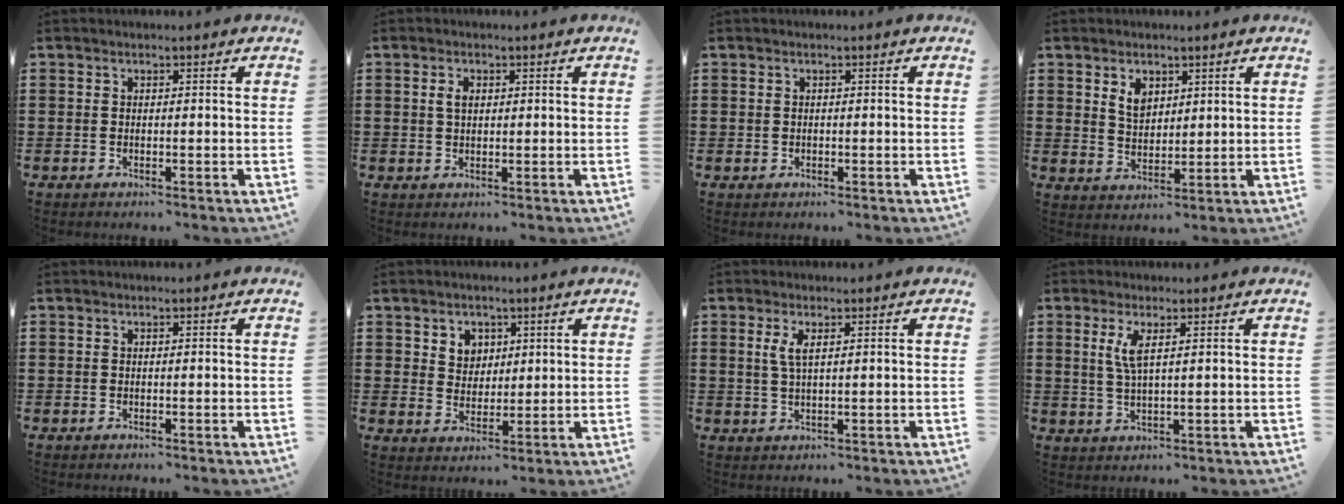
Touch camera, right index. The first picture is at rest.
{"total": 2.1, "force": [0.5, 1.2, 1.7], "torque": [-0.037, 0.007, 0.007]}
{"total": 0.6, "force": [0.1, 0.5, 0.2], "torque": [-0.005, 0.003, 0.002]}
{"total": 3.9, "force": [2.0, 2.5, 2.2], "torque": [-0.052, 0.009, 0.036]}
{"total": 0.0}
{"total": 3.9, "force": [1.9, 3.3, 0.7], "torque": [-0.022, 0.008, 0.033]}
{"total": 2.8, "force": [1.0, 0.8, 2.4], "torque": [-0.052, 0.005, 0.016]}
{"total": 3.6, "force": [1.4, 0.8, 3.3], "torque": [-0.071, 0.002, 0.022]}